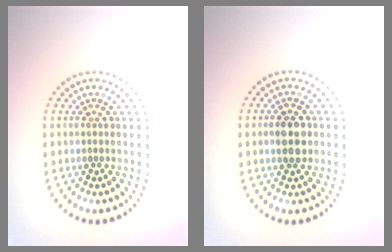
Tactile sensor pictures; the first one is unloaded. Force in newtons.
{"total": 3.2, "press": 3.2, "slide": 0.4}